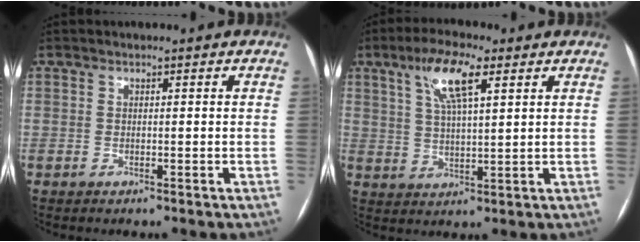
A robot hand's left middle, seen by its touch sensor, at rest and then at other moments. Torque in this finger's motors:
{"motor_torque": [0.84, -0.81, 0.20, 0.11]}